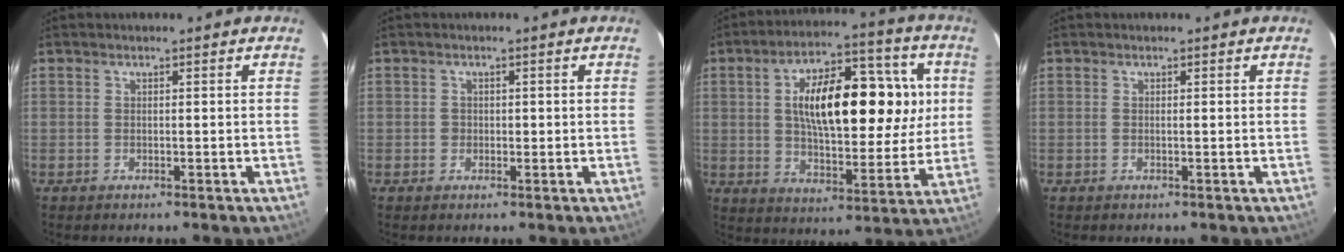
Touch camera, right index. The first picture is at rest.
{"total": 1.2, "force": [-0.1, 1.1, 0.5], "torque": [-0.007, 0.003, -0.001]}
{"total": 19.3, "force": [3.6, 7.8, 17.3], "torque": [-0.269, 0.037, 0.057]}
{"total": 0.0}